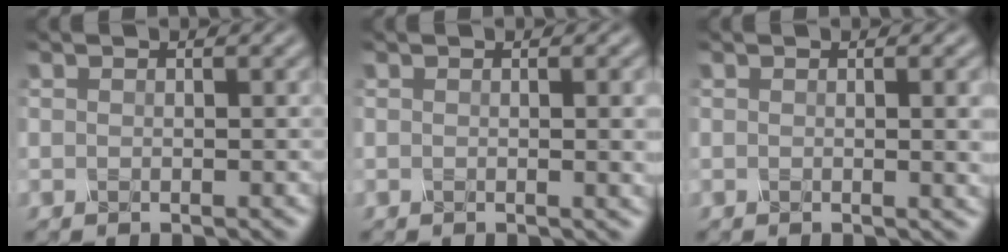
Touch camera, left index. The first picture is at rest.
{"total": 3.1, "force": [0.2, 1.0, 2.9], "torque": [-0.023, 0.005, 0.000]}
{"total": 3.6, "force": [0.3, 1.2, 3.3], "torque": [-0.026, 0.004, 0.003]}